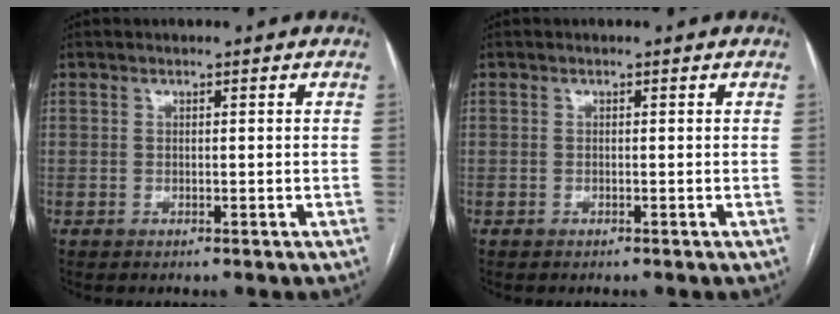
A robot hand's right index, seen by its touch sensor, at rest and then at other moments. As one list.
[{"total": 0.0}]